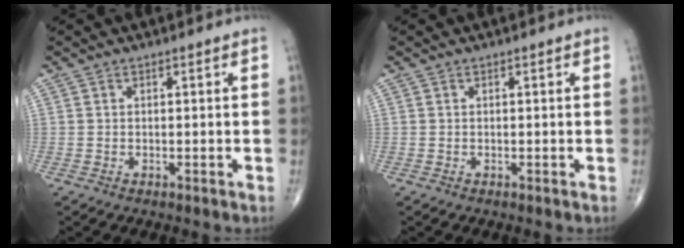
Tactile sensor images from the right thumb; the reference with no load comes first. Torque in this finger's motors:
{"motor_torque": [0.00, 0.00, 0.00, 0.00, 0.00]}